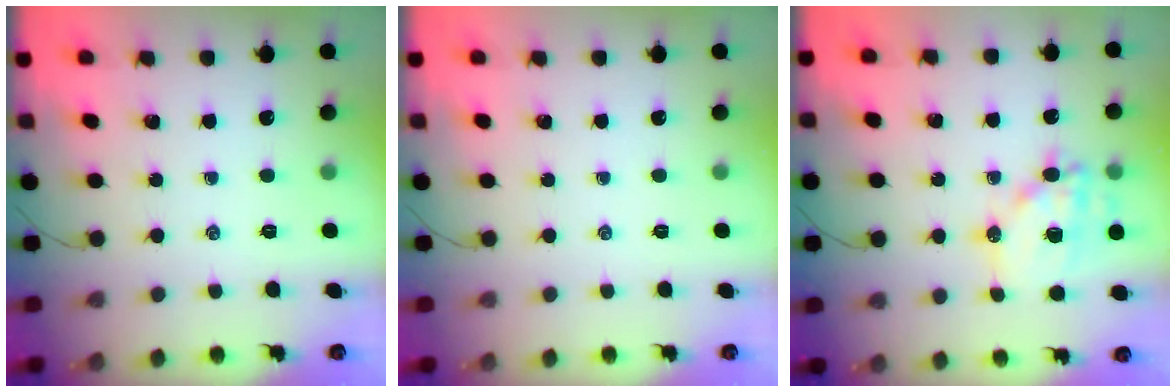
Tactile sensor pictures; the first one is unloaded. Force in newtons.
{"total": 0.0}
{"total": 15.9, "press": 15.5, "slide": 3.4}